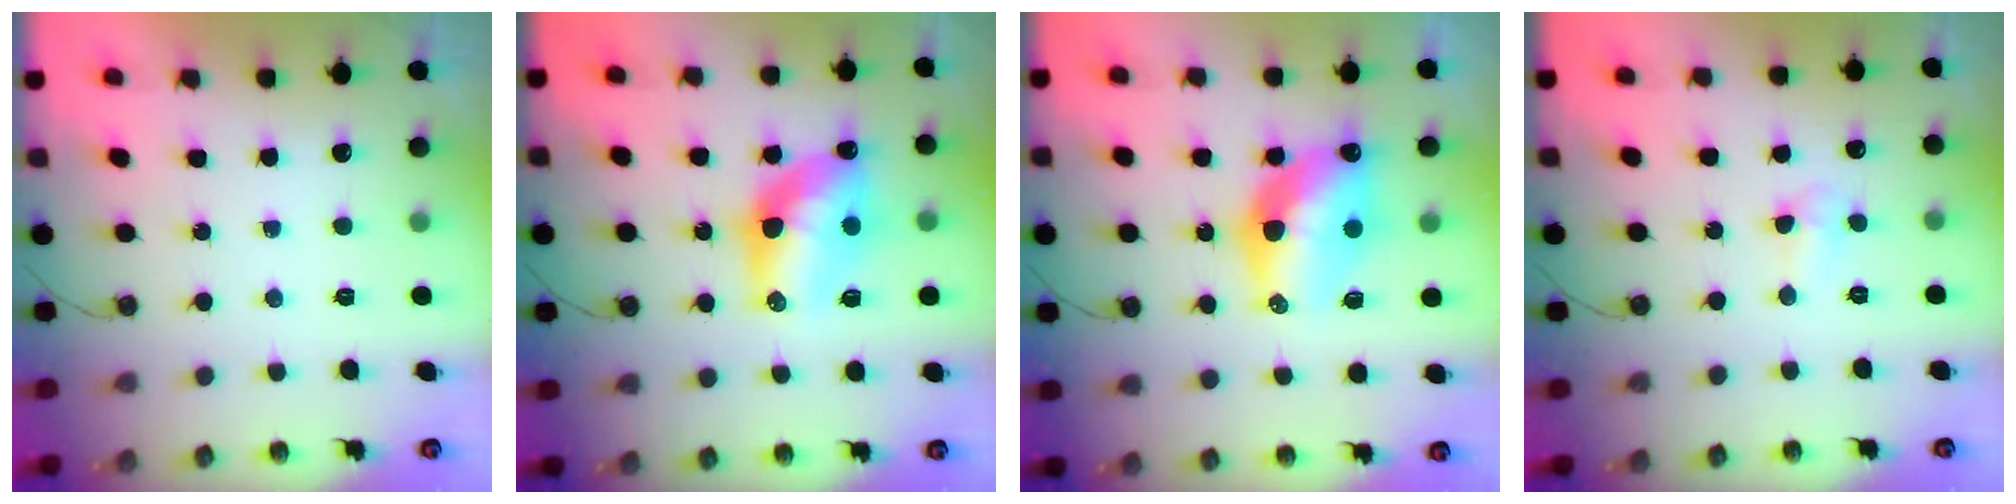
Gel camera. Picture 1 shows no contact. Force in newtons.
{"total": 13.4, "press": 13.3, "slide": 1.0}
{"total": 12.7, "press": 12.7, "slide": 1.1}
{"total": 3.5, "press": 3.4, "slide": 0.7}